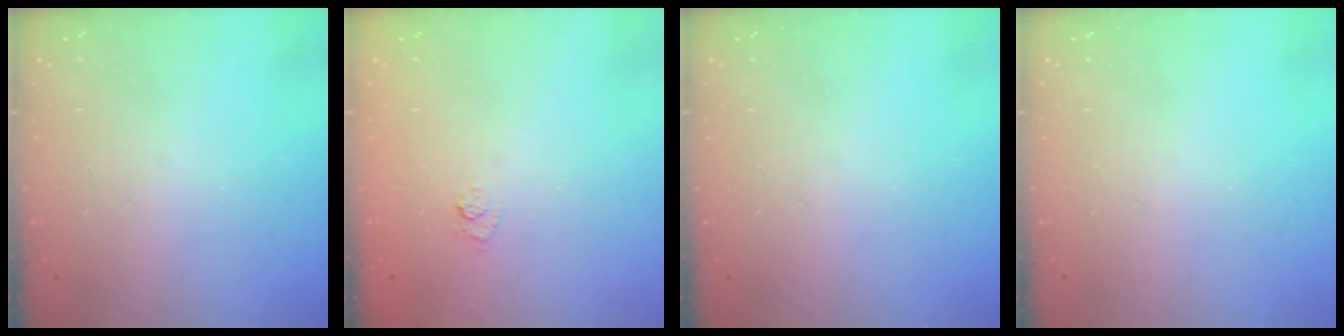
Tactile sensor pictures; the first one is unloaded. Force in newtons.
{"total": 5.6, "press": 5.4, "slide": 1.4}
{"total": 0.0}
{"total": 0.0}